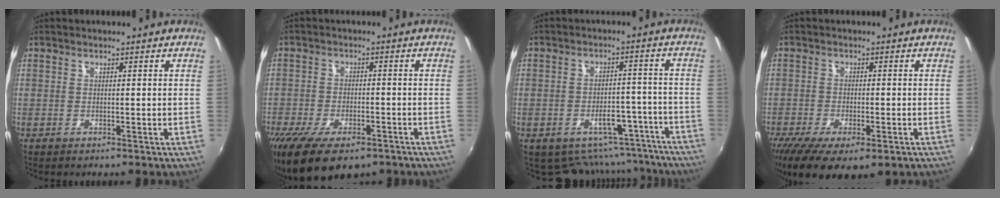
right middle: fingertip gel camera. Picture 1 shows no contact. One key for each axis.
{"total": 12.3, "fx": -8.4, "fy": 4.8, "fz": 7.5, "tx": -0.162, "ty": -0.040, "tz": -0.136}
{"total": 14.0, "fx": -11.6, "fy": 6.8, "fz": 3.7, "tx": -0.057, "ty": 0.035, "tz": -0.127}
{"total": 12.2, "fx": -7.4, "fy": 4.4, "fz": 8.5, "tx": -0.182, "ty": -0.054, "tz": -0.116}